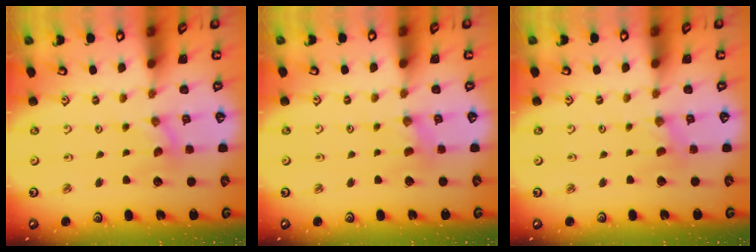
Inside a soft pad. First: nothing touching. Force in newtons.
{"total": 2.8, "press": 2.8, "slide": 0.3}
{"total": 1.4, "press": 1.3, "slide": 0.3}